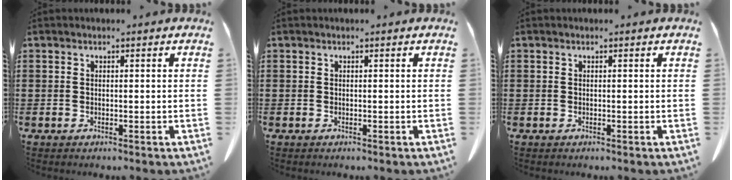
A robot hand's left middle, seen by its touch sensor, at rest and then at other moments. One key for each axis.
{"total": 0.0}
{"total": 0.0}